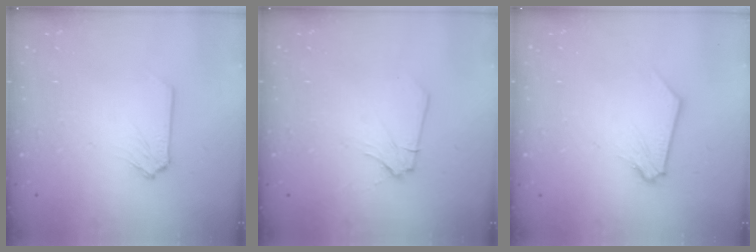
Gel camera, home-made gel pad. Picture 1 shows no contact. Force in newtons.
{"total": 2.2, "press": 2.2, "slide": 0.3}
{"total": 0.9, "press": 0.9, "slide": 0.1}